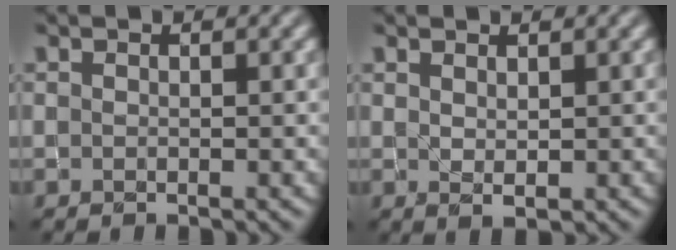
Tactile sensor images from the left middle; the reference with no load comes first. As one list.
[{"total": 1.0, "force": [0.8, 0.3, 0.5], "torque": [-0.013, -0.001, 0.020]}]